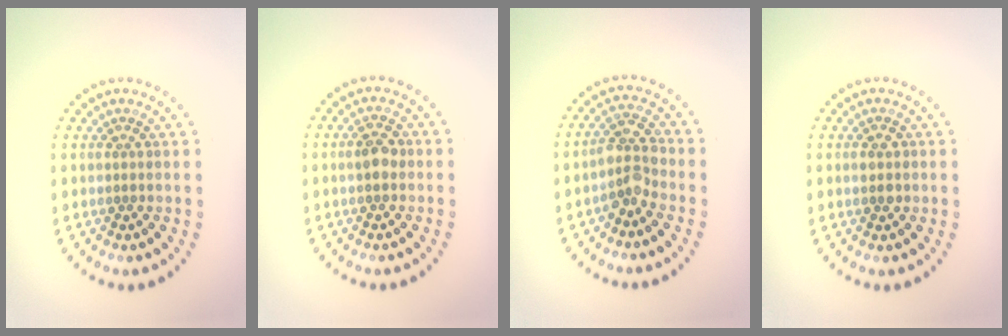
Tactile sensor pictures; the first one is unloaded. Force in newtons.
{"total": 1.9, "press": 1.9, "slide": 0.2}
{"total": 2.9, "press": 2.6, "slide": 1.3}
{"total": 1.7, "press": 1.7, "slide": 0.1}